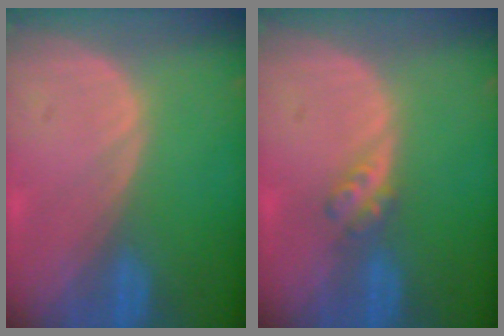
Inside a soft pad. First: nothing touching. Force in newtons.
{"total": 2.7, "press": 2.3, "slide": 1.3}